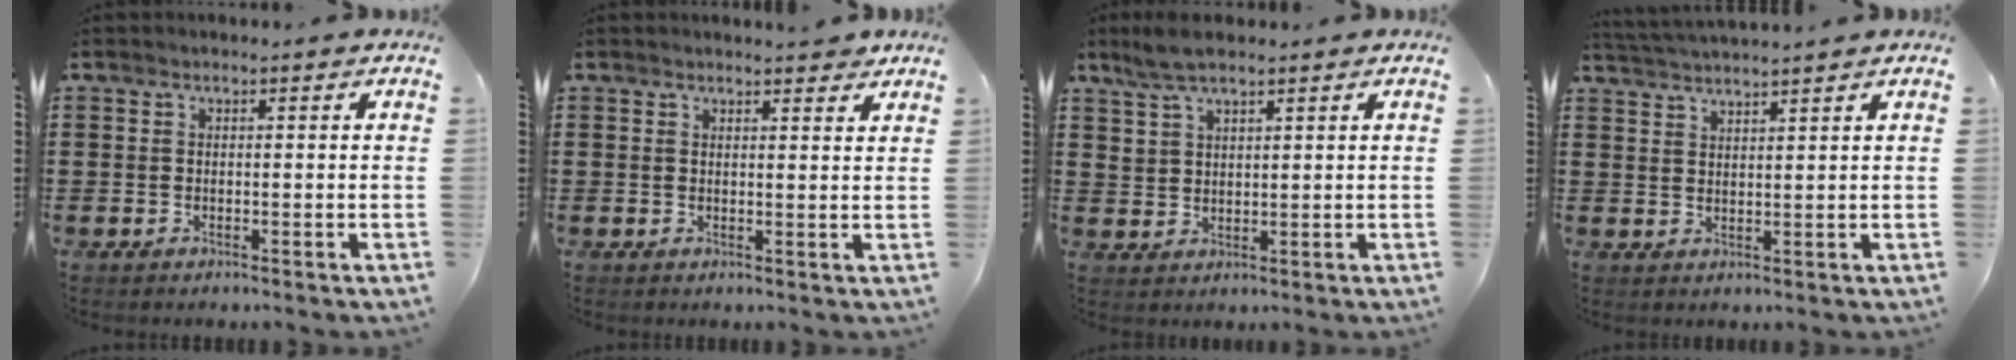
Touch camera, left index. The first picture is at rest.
{"total": 2.3, "force": [2.2, 0.3, 0.6], "torque": [-0.010, -0.001, 0.040]}
{"total": 4.5, "force": [3.6, 1.5, 2.2], "torque": [-0.051, 0.002, 0.067]}
{"total": 2.4, "force": [2.3, -0.6, 0.0], "torque": [-0.008, -0.009, 0.043]}